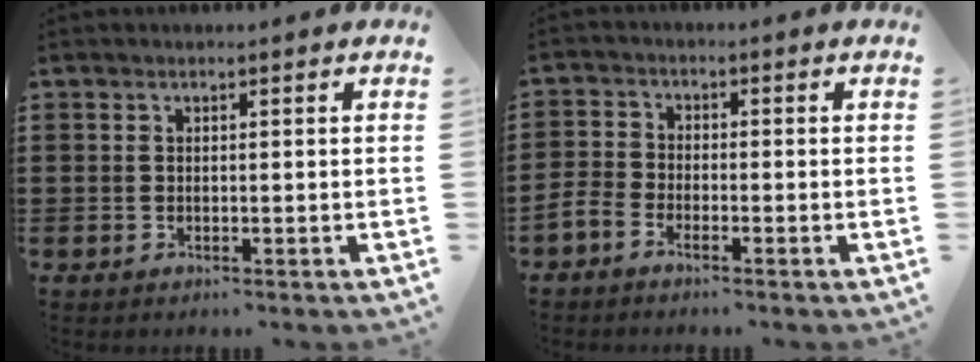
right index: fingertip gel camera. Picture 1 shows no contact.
{"total": 2.3, "force": [-2.0, 0.7, 0.8], "torque": [-0.033, 0.000, -0.045]}